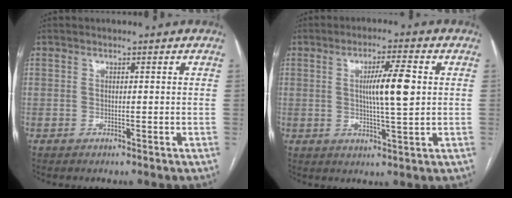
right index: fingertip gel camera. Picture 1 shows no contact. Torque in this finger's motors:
{"motor_torque": [0.25, -0.01, 0.19, 0.11]}